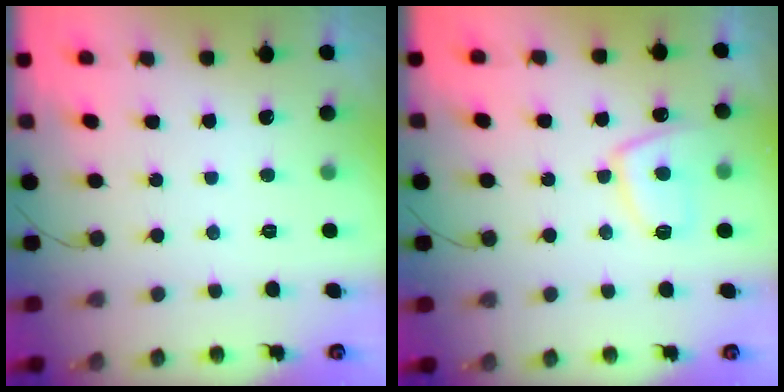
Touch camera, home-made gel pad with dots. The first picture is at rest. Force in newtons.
{"total": 9.1, "press": 9.0, "slide": 1.2}